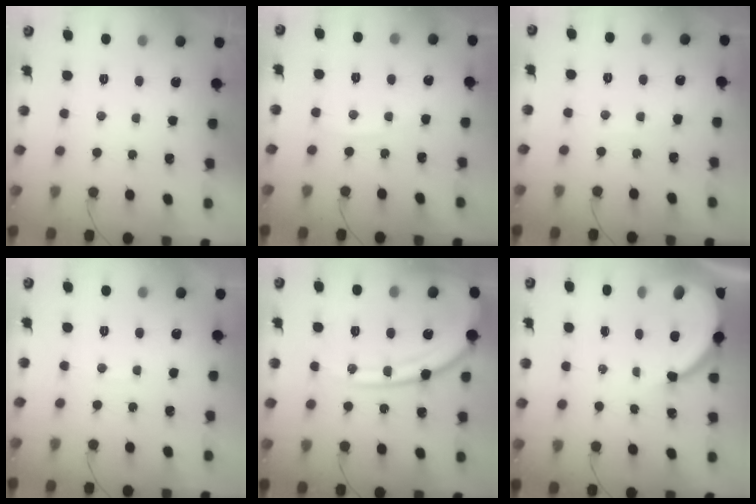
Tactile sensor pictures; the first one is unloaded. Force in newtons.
{"total": 2.6, "press": 2.6, "slide": 0.3}
{"total": 2.9, "press": 2.9, "slide": 0.4}
{"total": 2.2, "press": 2.2, "slide": 0.3}
{"total": 22.3, "press": 22.2, "slide": 2.4}
{"total": 11.7, "press": 11.6, "slide": 1.5}